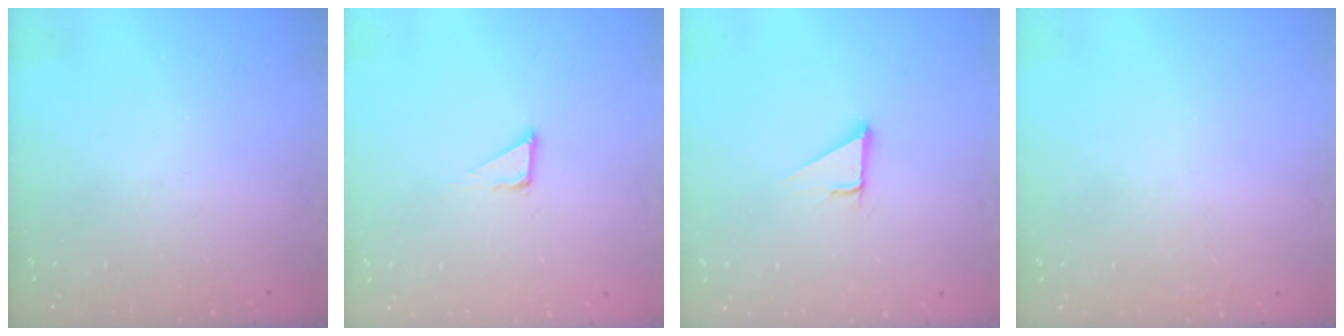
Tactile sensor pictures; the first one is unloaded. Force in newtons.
{"total": 3.4, "press": 3.4, "slide": 0.2}
{"total": 2.7, "press": 2.7, "slide": 0.0}
{"total": 1.8, "press": 1.7, "slide": 0.4}